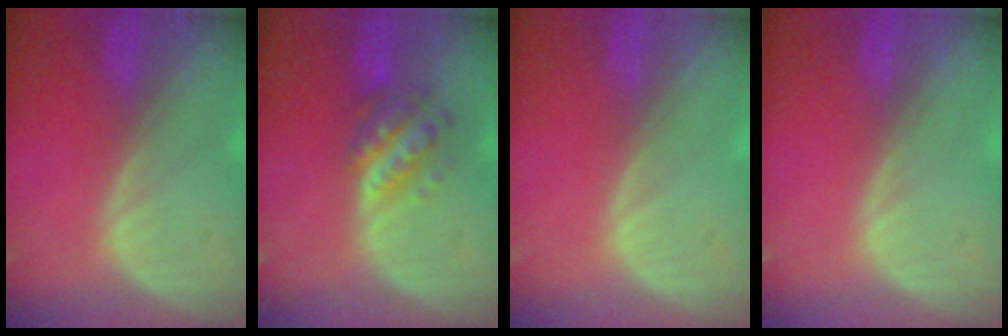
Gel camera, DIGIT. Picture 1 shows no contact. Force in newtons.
{"total": 5.8, "press": 5.3, "slide": 2.5}
{"total": 0.0}
{"total": 0.0}